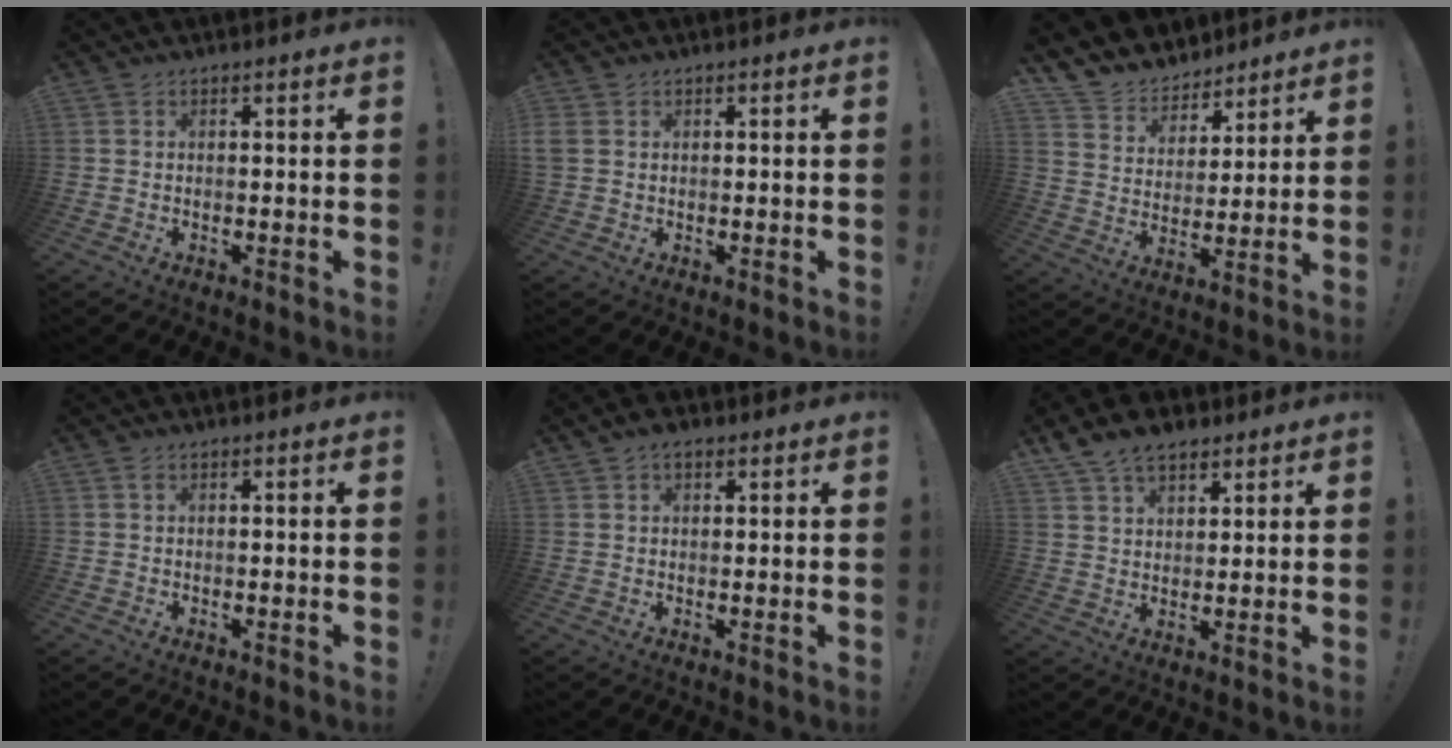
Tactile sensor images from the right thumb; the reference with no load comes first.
{"total": 2.6, "force": [1.0, 2.0, 1.3], "torque": [-0.033, 0.006, 0.022]}
{"total": 8.7, "force": [6.9, 5.3, 0.4], "torque": [-0.020, -0.064, 0.139]}
{"total": 0.7, "force": [0.3, 0.5, 0.5], "torque": [-0.011, 0.002, 0.004]}
{"total": 3.1, "force": [1.8, 1.9, 1.6], "torque": [-0.021, -0.004, 0.031]}
{"total": 8.6, "force": [6.4, 4.7, 3.3], "torque": [-0.061, -0.025, 0.124]}